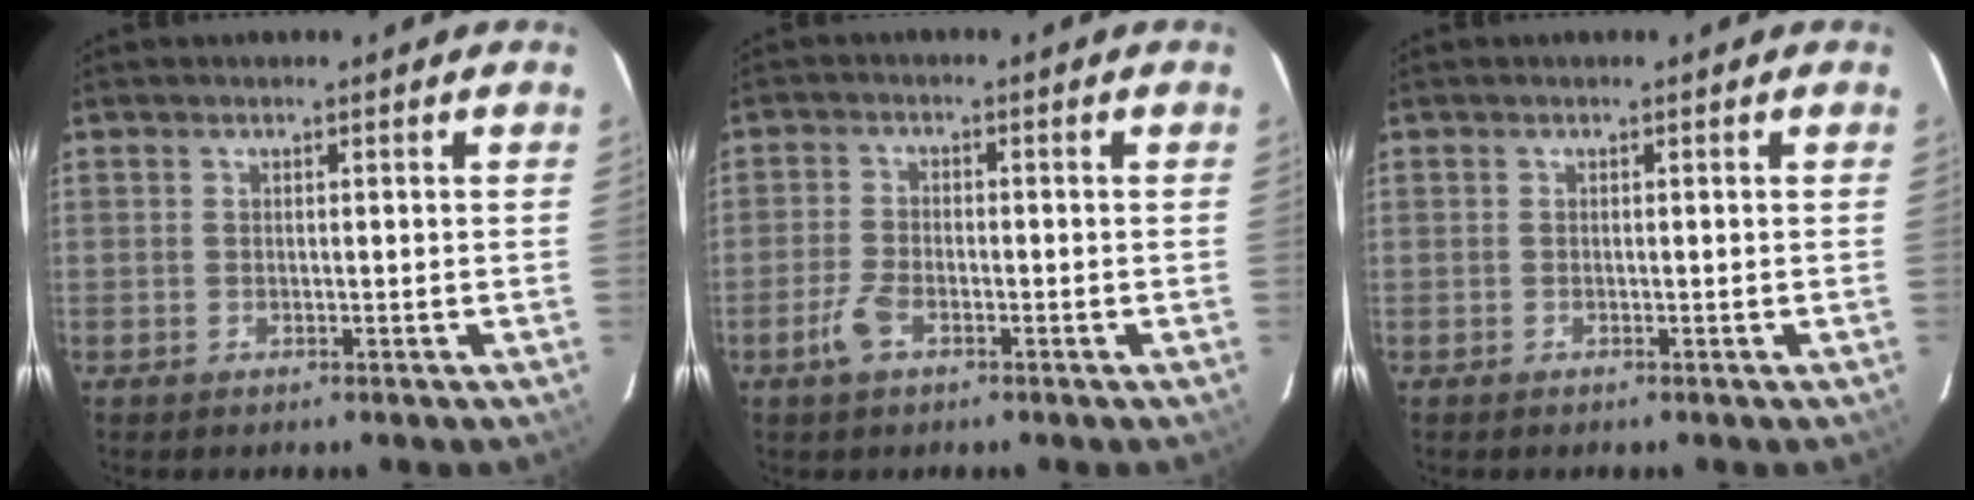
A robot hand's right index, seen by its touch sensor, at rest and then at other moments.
{"total": 4.4, "force": [-2.2, 2.2, 3.1], "torque": [-0.079, 0.000, -0.044]}
{"total": 0.0}